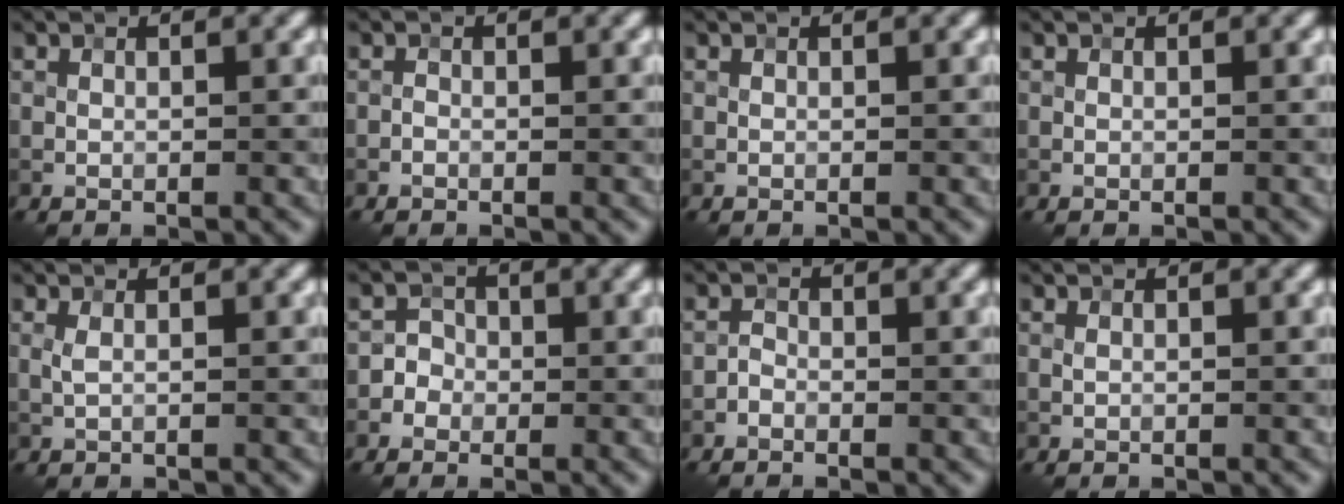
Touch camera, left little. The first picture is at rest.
{"total": 0.6, "force": [-0.3, 0.4, 0.3], "torque": [-0.003, 0.000, -0.008]}
{"total": 0.0}
{"total": 0.0}
{"total": 0.8, "force": [0.1, 0.1, 0.7], "torque": [-0.017, 0.002, 0.002]}
{"total": 1.9, "force": [-0.7, 1.8, 0.5], "torque": [0.007, -0.001, -0.019]}
{"total": 1.0, "force": [-0.6, 0.7, 0.5], "torque": [-0.006, 0.003, -0.015]}
{"total": 0.0}